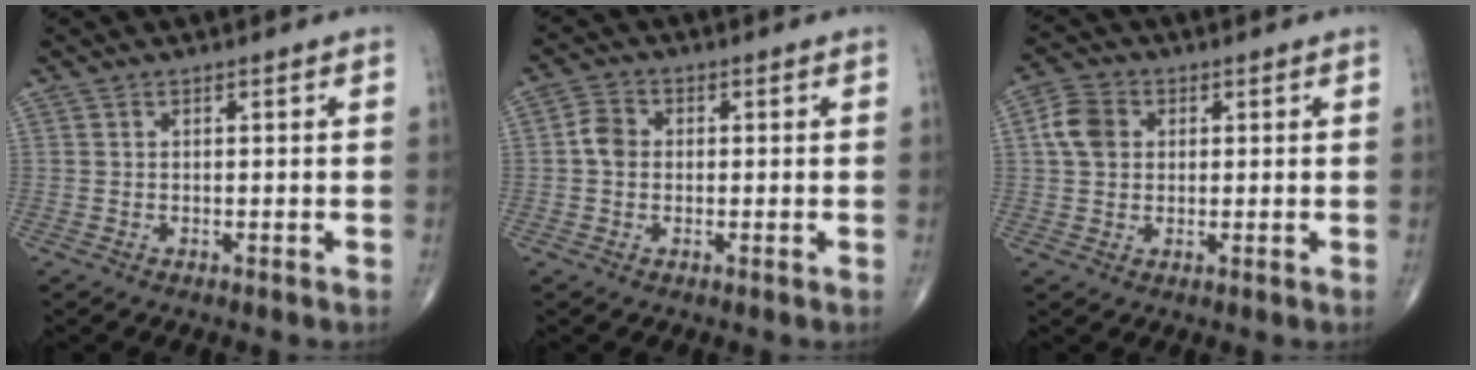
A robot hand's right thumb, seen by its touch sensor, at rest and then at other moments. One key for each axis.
{"total": 3.7, "fx": -0.1, "fy": 3.0, "fz": 2.1, "tx": -0.033, "ty": 0.009, "tz": -0.010}
{"total": 5.9, "fx": 1.1, "fy": 4.7, "fz": 3.4, "tx": -0.060, "ty": 0.009, "tz": 0.015}